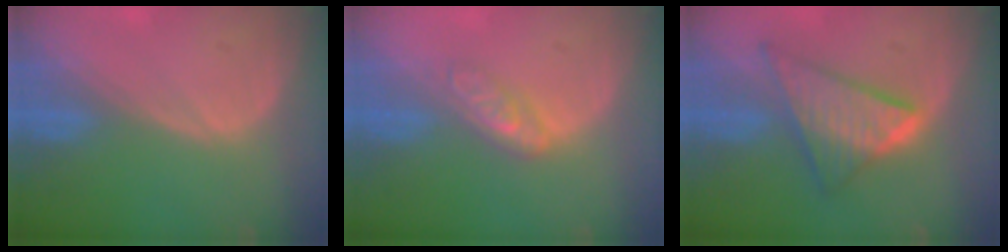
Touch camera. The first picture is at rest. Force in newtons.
{"total": 4.6, "press": 4.0, "slide": 2.2}
{"total": 9.0, "press": 9.0, "slide": 0.7}